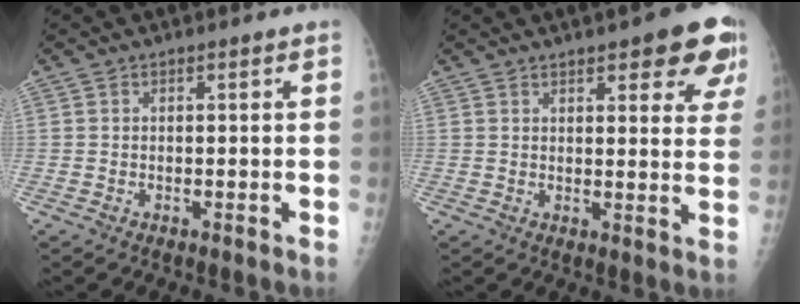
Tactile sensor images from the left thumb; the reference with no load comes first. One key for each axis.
{"total": 11.8, "fx": 6.9, "fy": 3.9, "fz": 8.8, "tx": -0.068, "ty": -0.026, "tz": 0.077}